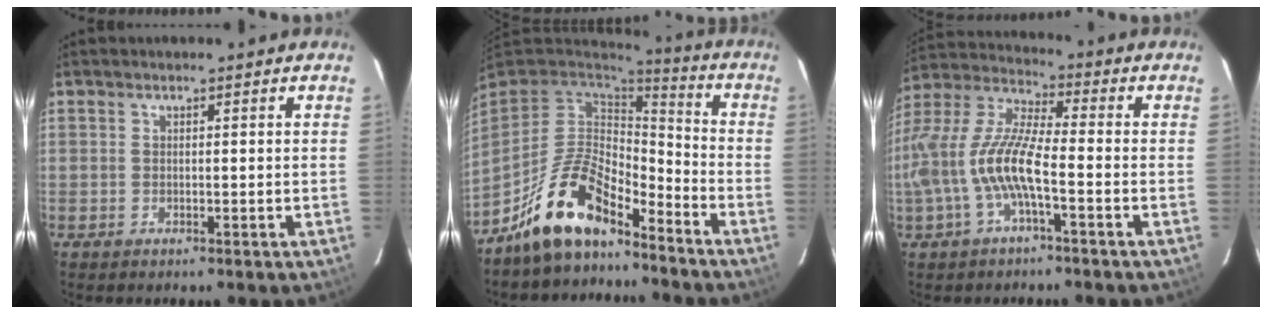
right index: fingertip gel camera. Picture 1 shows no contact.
{"total": 14.2, "force": [-10.6, 5.3, 7.8], "torque": [-0.166, 0.005, -0.196]}
{"total": 14.3, "force": [-4.0, 3.7, 13.3], "torque": [-0.276, 0.000, -0.078]}